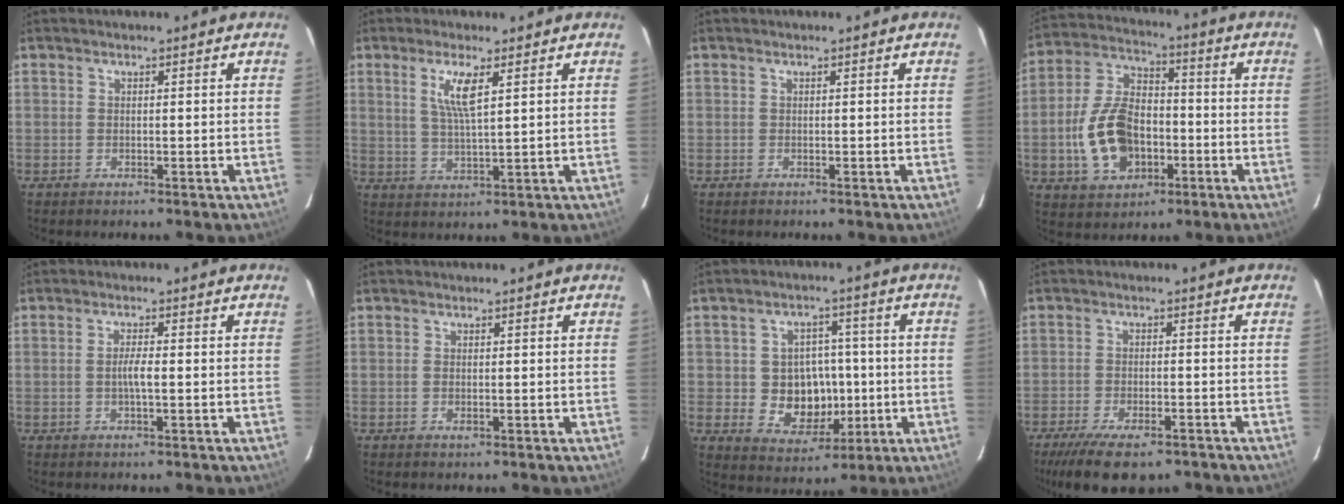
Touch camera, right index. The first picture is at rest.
{"total": 5.5, "force": [2.3, 0.7, 5.0], "torque": [-0.098, -0.005, 0.046]}
{"total": 0.0}
{"total": 14.4, "force": [-3.7, 9.4, 10.2], "torque": [-0.216, 0.019, -0.055]}
{"total": 2.5, "force": [-0.4, 0.2, 2.5], "torque": [-0.047, 0.001, -0.009]}
{"total": 0.8, "force": [-0.2, 0.5, 0.6], "torque": [-0.012, -0.001, -0.004]}
{"total": 9.6, "force": [-1.2, 8.2, 4.8], "torque": [-0.103, 0.009, 0.000]}
{"total": 13.0, "force": [-9.7, 4.5, 7.3], "torque": [-0.164, -0.037, -0.153]}